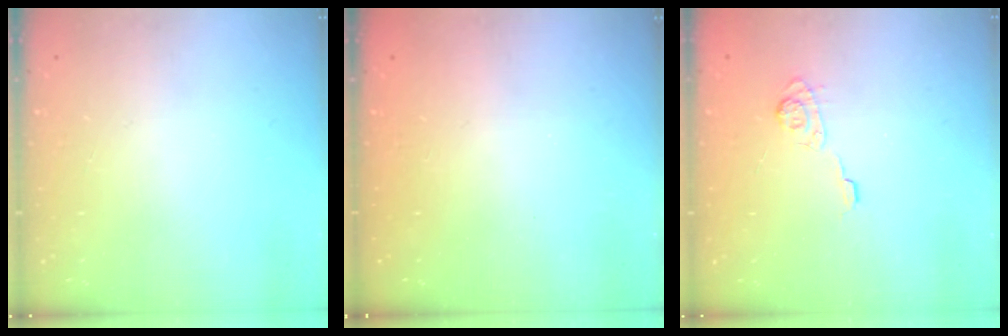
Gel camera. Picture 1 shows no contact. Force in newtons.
{"total": 2.5, "press": 2.4, "slide": 0.8}
{"total": 4.2, "press": 3.8, "slide": 1.6}